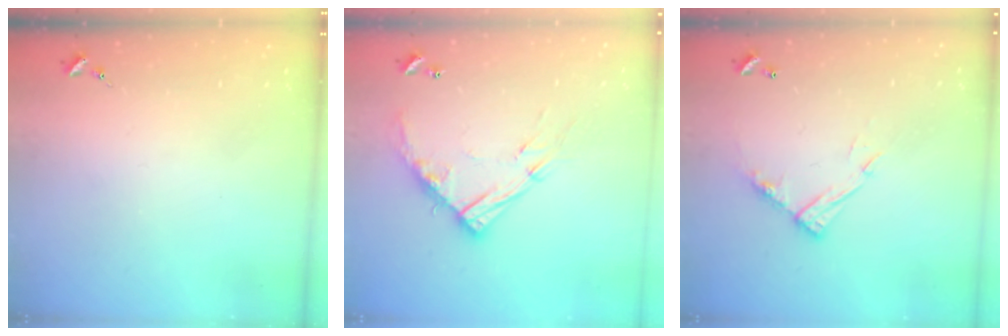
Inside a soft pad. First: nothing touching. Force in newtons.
{"total": 13.8, "press": 13.8, "slide": 1.0}
{"total": 11.5, "press": 11.4, "slide": 0.8}